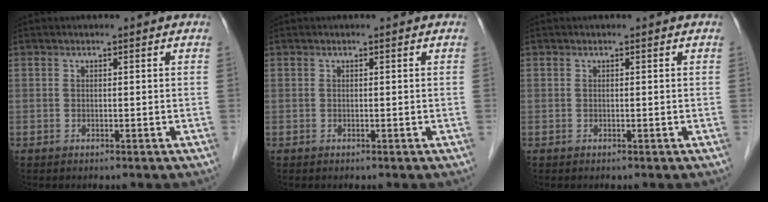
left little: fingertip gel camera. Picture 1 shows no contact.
{"total": 0.0}
{"total": 0.0}